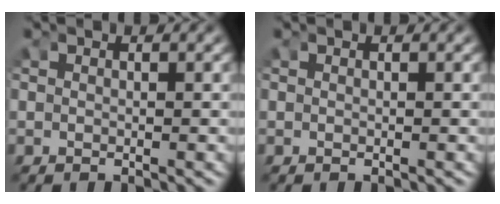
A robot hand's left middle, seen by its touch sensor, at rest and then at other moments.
{"total": 0.0}